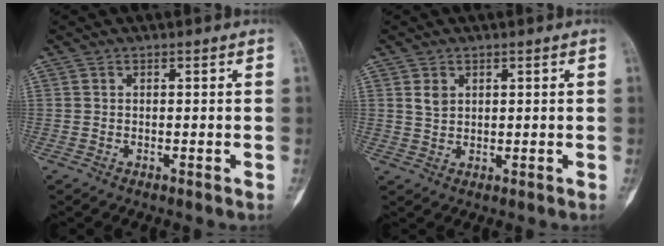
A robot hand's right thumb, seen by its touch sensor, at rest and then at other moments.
{"total": 2.4, "force": [1.0, 1.9, 1.2], "torque": [-0.013, -0.006, 0.021]}